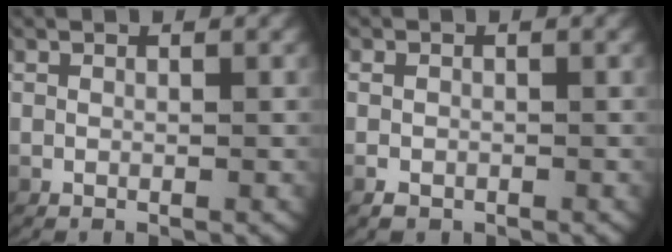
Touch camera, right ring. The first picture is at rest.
{"total": 1.2, "force": [-0.7, 0.9, 0.4], "torque": [-0.015, -0.008, -0.008]}